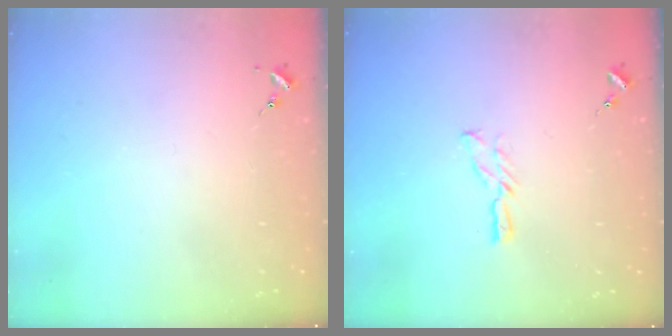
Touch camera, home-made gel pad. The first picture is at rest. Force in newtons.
{"total": 5.8, "press": 5.8, "slide": 0.4}